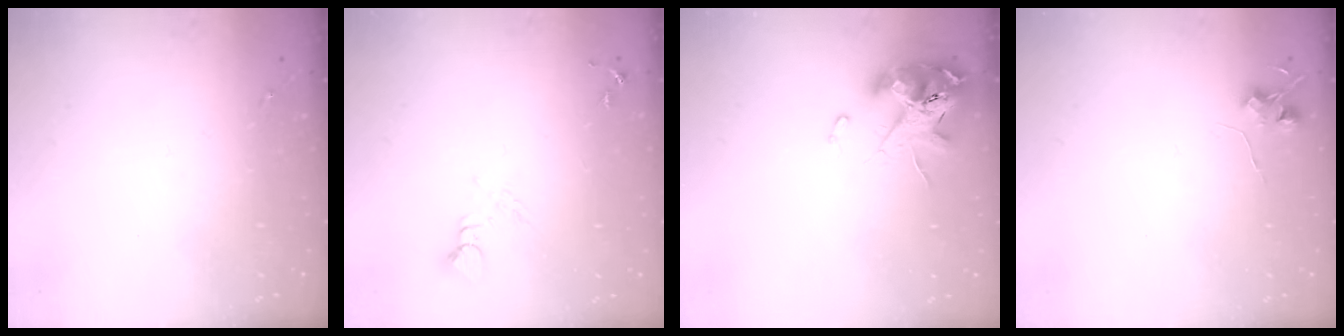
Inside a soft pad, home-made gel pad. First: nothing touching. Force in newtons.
{"total": 5.0, "press": 4.9, "slide": 0.5}
{"total": 12.7, "press": 12.5, "slide": 2.0}
{"total": 5.8, "press": 5.8, "slide": 0.7}